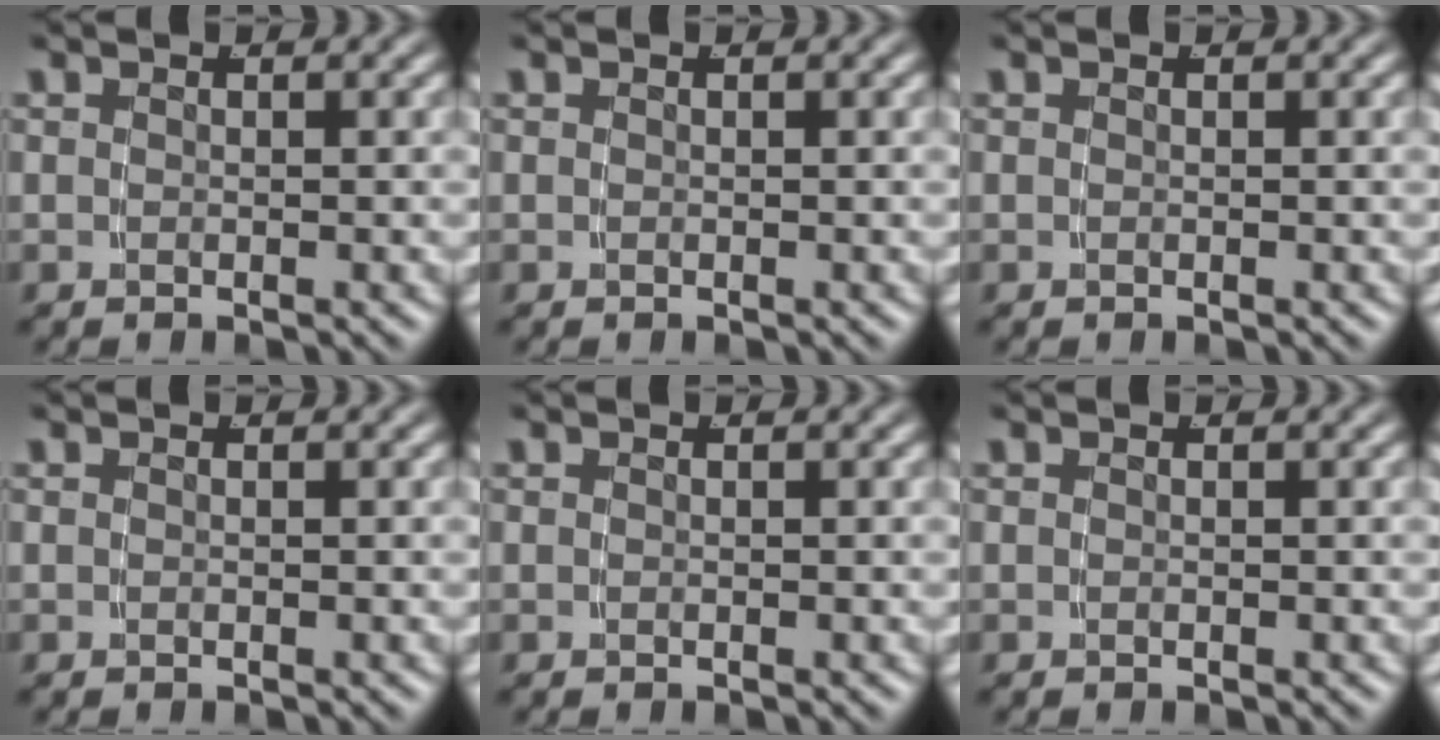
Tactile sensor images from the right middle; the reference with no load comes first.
{"total": 0.0}
{"total": 0.0}
{"total": 0.0}
{"total": 0.0}
{"total": 0.0}